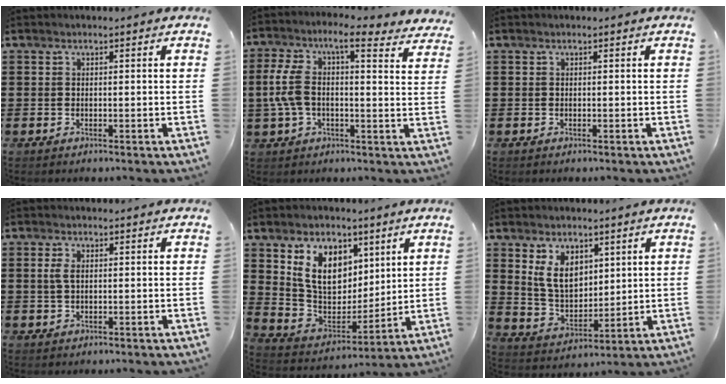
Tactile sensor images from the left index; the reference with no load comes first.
{"total": 8.6, "force": [4.0, 3.3, 6.9], "torque": [-0.151, -0.007, 0.067]}
{"total": 0.0}
{"total": 2.3, "force": [0.3, 1.2, 1.9], "torque": [-0.049, 0.003, 0.002]}
{"total": 10.4, "force": [5.4, 7.3, 5.1], "torque": [-0.117, -0.010, 0.106]}
{"total": 7.3, "force": [3.7, 4.8, 4.1], "torque": [-0.099, 0.007, 0.070]}